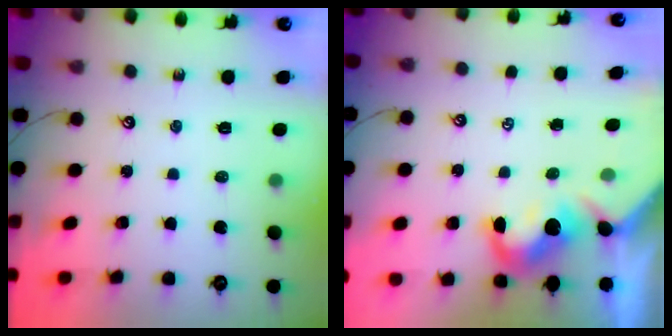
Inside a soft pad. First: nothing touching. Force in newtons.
{"total": 2.3, "press": 2.2, "slide": 0.6}